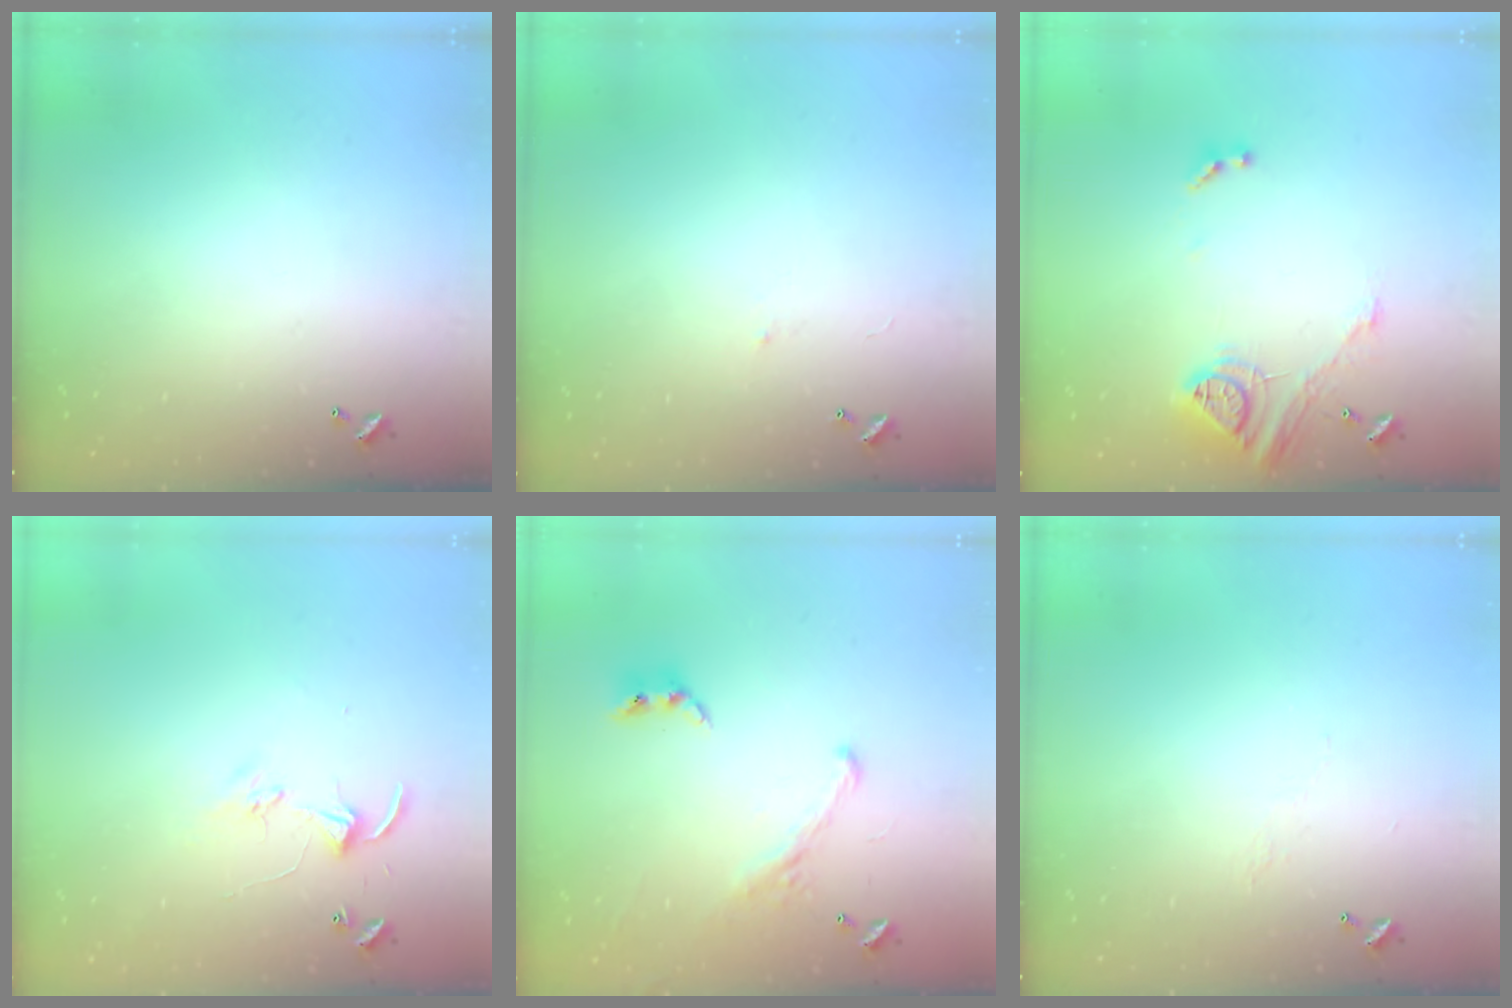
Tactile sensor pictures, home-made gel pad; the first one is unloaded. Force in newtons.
{"total": 0.6, "press": 0.0, "slide": 0.6}
{"total": 14.9, "press": 14.8, "slide": 1.7}
{"total": 4.4, "press": 4.4, "slide": 0.5}
{"total": 1.6, "press": 1.1, "slide": 1.2}
{"total": 2.9, "press": 2.9, "slide": 0.5}